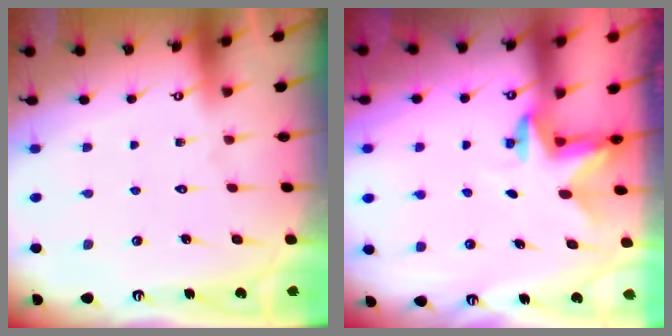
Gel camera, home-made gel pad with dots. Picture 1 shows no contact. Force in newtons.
{"total": 2.4, "press": 2.4, "slide": 0.4}